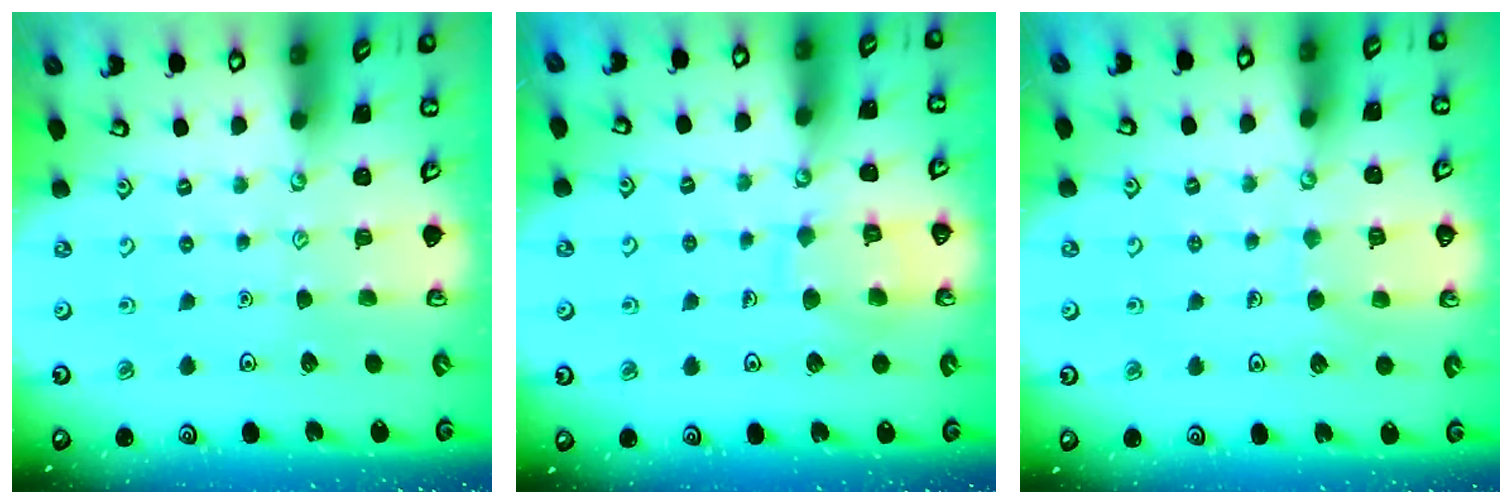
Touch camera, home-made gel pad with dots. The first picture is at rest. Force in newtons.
{"total": 9.4, "press": 9.4, "slide": 0.9}
{"total": 5.9, "press": 5.9, "slide": 0.5}